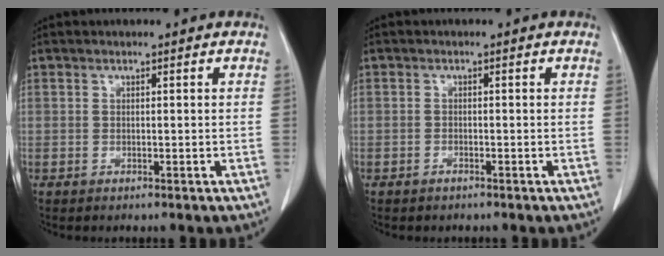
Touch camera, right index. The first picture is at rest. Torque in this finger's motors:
{"motor_torque": [-0.05, 0.06, 0.05, 0.01]}